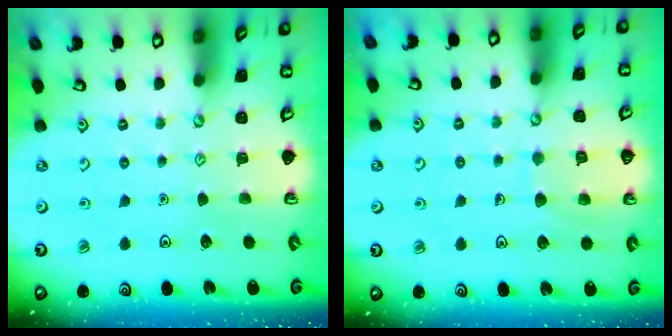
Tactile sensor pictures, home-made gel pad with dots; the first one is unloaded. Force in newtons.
{"total": 6.8, "press": 6.8, "slide": 0.6}